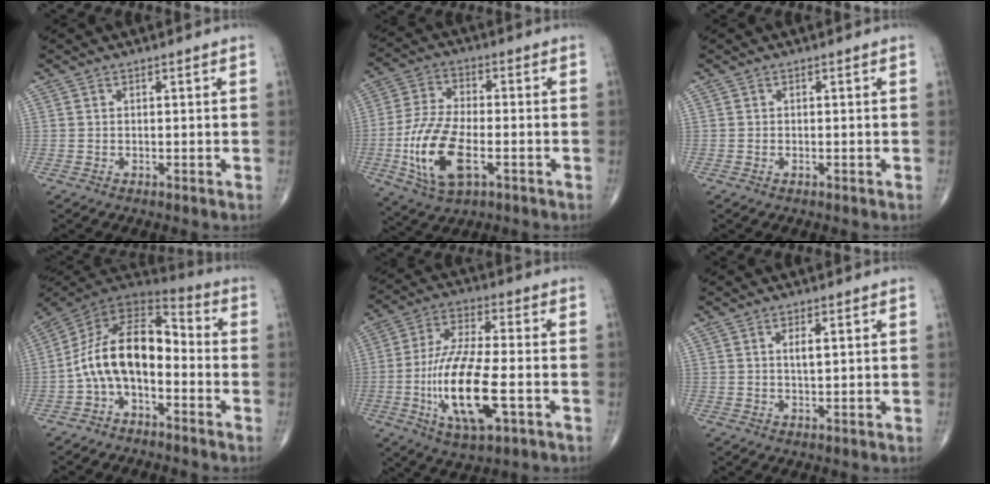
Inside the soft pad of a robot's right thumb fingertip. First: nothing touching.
{"total": 14.7, "force": [-4.1, 7.0, 12.3], "torque": [-0.252, 0.009, -0.072]}
{"total": 0.0}
{"total": 14.3, "force": [-3.1, 8.0, 11.5], "torque": [-0.189, 0.073, -0.066]}
{"total": 17.0, "force": [-4.3, 5.7, 15.4], "torque": [-0.310, 0.010, -0.074]}
{"total": 2.5, "force": [0.9, 0.7, 2.3], "torque": [-0.039, -0.005, 0.016]}